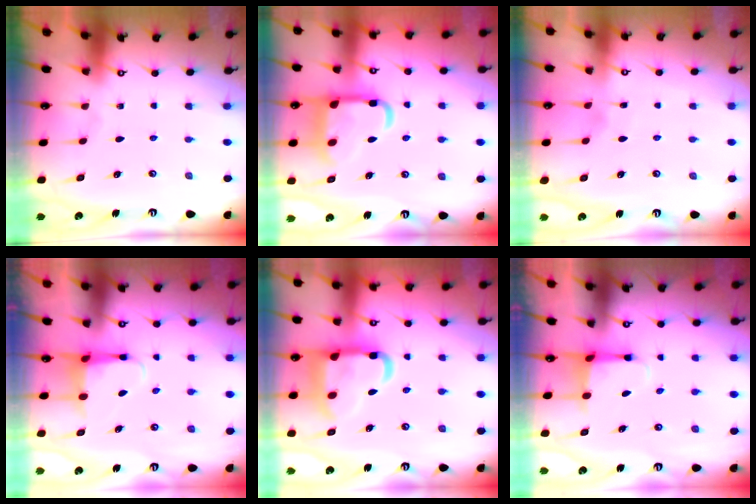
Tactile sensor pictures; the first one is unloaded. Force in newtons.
{"total": 16.3, "press": 16.2, "slide": 1.4}
{"total": 2.2, "press": 2.1, "slide": 0.3}
{"total": 4.4, "press": 4.4, "slide": 0.4}
{"total": 17.7, "press": 17.5, "slide": 2.0}
{"total": 3.9, "press": 3.7, "slide": 1.2}